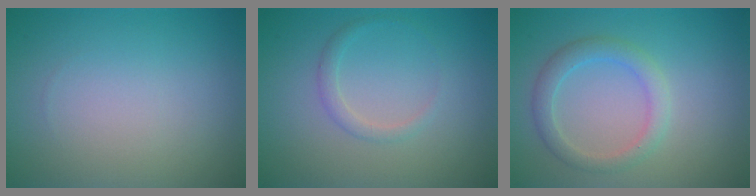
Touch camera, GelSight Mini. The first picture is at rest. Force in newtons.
{"total": 1.2, "press": 1.2, "slide": 0.1}
{"total": 2.6, "press": 2.6, "slide": 0.2}